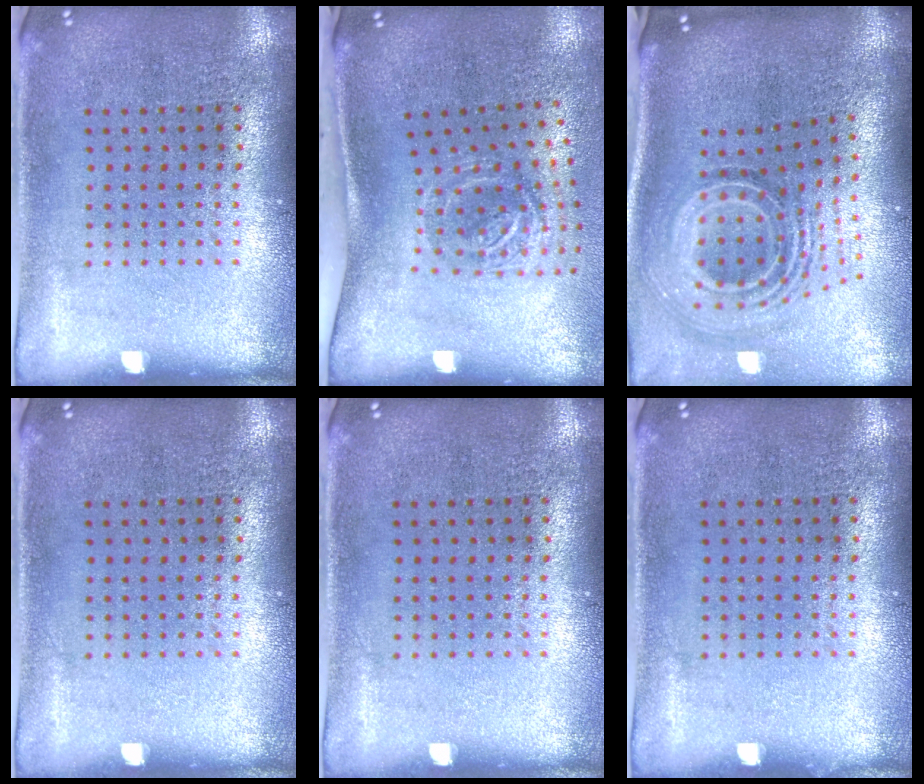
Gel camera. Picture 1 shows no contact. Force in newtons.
{"total": 2.0, "press": 1.2, "slide": 1.5}
{"total": 2.3, "press": 1.5, "slide": 1.7}
{"total": 0.0}
{"total": 0.0}
{"total": 0.0}